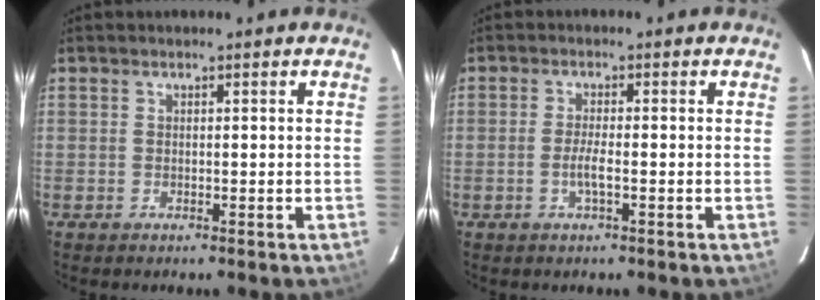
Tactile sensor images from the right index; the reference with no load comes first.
{"total": 2.4, "force": [-0.9, 0.2, 2.2], "torque": [-0.045, -0.004, -0.016]}